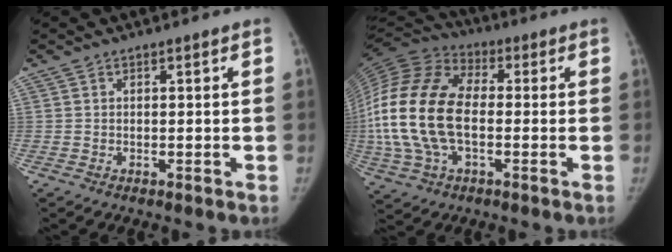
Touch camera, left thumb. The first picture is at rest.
{"total": 21.4, "force": [-1.6, 12.7, 17.2], "torque": [-0.372, 0.016, -0.032]}